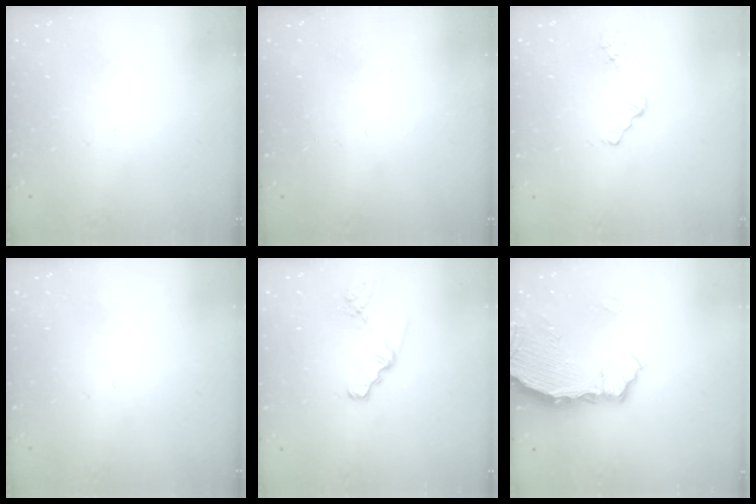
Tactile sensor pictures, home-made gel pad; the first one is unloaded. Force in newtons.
{"total": 0.0}
{"total": 1.2, "press": 1.2, "slide": 0.2}
{"total": 0.0}
{"total": 2.2, "press": 2.2, "slide": 0.4}
{"total": 4.5, "press": 3.9, "slide": 2.2}